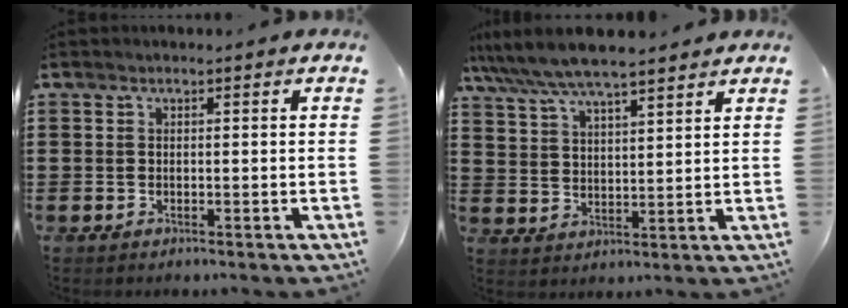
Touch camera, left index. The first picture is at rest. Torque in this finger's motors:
{"motor_torque": [1.04, -1.10, 0.95, 0.21]}